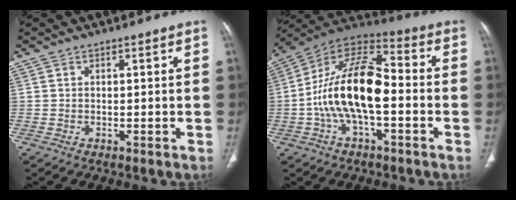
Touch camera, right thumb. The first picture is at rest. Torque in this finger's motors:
{"motor_torque": [2.41, 2.60, 1.40, -0.85, 0.22]}